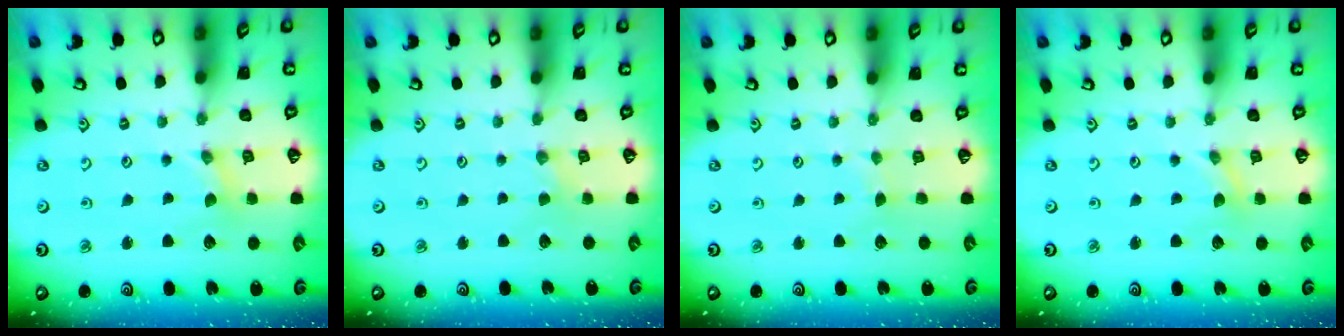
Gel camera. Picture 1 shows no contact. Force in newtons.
{"total": 0.0}
{"total": 1.2, "press": 1.2, "slide": 0.2}
{"total": 0.0}